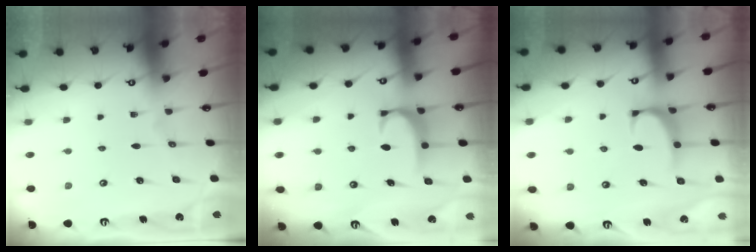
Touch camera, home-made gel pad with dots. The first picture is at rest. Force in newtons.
{"total": 1.8, "press": 1.8, "slide": 0.5}
{"total": 0.7, "press": 0.2, "slide": 0.7}